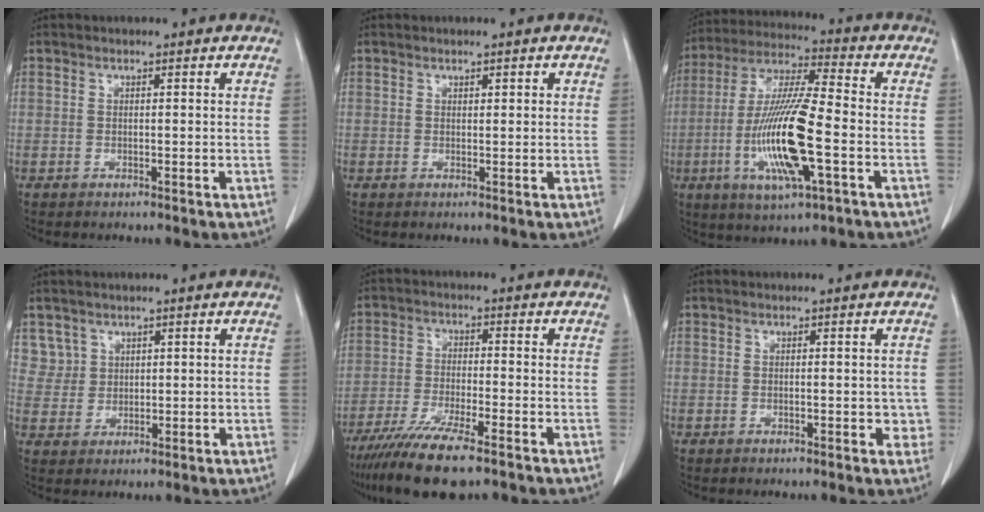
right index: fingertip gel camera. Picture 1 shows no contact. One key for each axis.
{"total": 0.8, "fx": 0.4, "fy": 0.4, "fz": 0.5, "tx": -0.005, "ty": 0.000, "tz": 0.006}
{"total": 16.2, "fx": -4.0, "fy": 1.8, "fz": 15.6, "tx": -0.321, "ty": -0.016, "tz": -0.075}
{"total": 3.7, "fx": 2.2, "fy": 2.9, "fz": -0.4, "tx": 0.020, "ty": 0.001, "tz": 0.041}
{"total": 10.6, "fx": -7.7, "fy": 1.0, "fz": 7.1, "tx": -0.127, "ty": -0.026, "tz": -0.131}
{"total": 2.5, "fx": -0.4, "fy": 1.2, "fz": 2.2, "tx": -0.020, "ty": 0.000, "tz": -0.005}